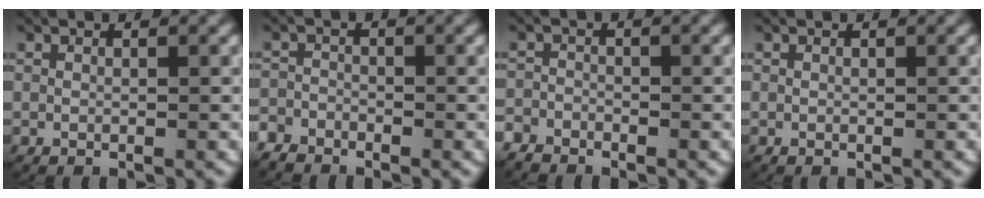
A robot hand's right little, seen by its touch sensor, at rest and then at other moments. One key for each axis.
{"total": 2.7, "fx": -2.0, "fy": 1.7, "fz": 0.2, "tx": -0.014, "ty": -0.012, "tz": -0.037}
{"total": 2.3, "fx": -1.8, "fy": 1.5, "fz": 0.1, "tx": -0.012, "ty": -0.011, "tz": -0.033}
{"total": 0.0}